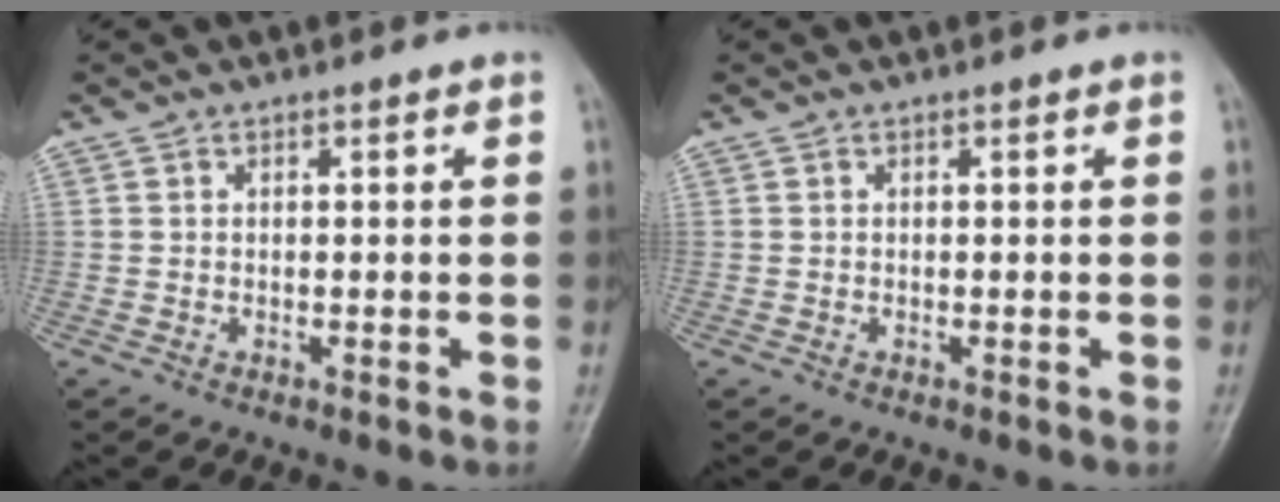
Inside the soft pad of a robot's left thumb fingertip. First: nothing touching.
{"total": 0.0}